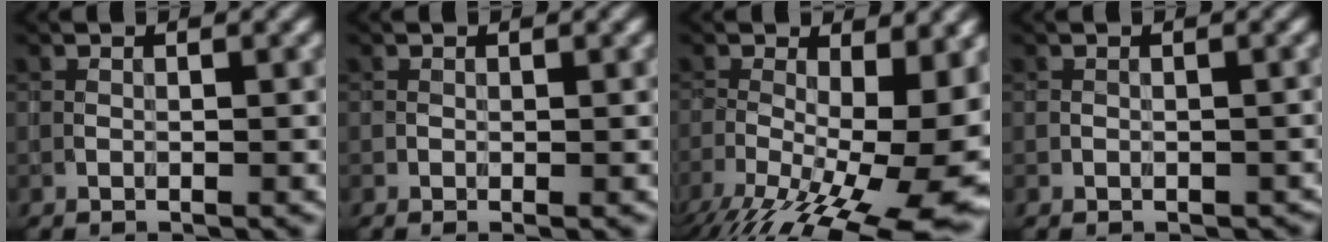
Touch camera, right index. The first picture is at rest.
{"total": 0.0}
{"total": 17.0, "force": [-4.6, 7.0, 14.8], "torque": [-0.227, -0.028, -0.049]}
{"total": 1.0, "force": [-0.5, 0.8, 0.2], "torque": [-0.005, -0.004, -0.002]}